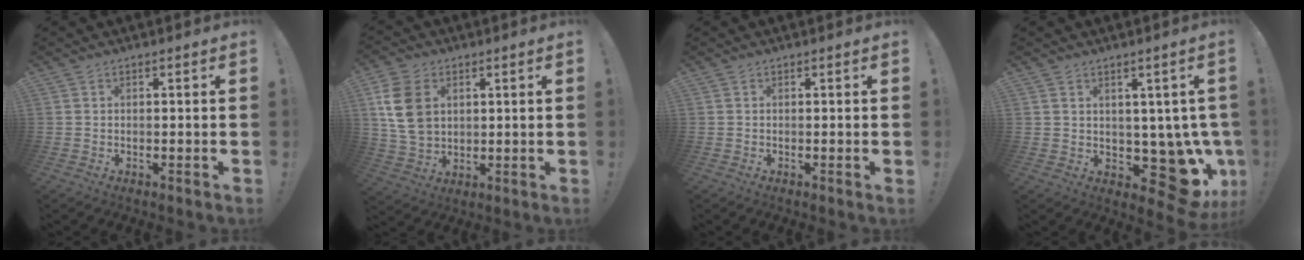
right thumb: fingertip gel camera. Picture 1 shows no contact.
{"total": 13.8, "force": [3.7, 10.2, 8.5], "torque": [-0.162, -0.002, 0.073]}
{"total": 0.7, "force": [0.0, -0.1, 0.7], "torque": [-0.011, -0.001, -0.001]}
{"total": 13.8, "force": [-1.5, 7.9, 11.2], "torque": [-0.122, -0.001, -0.004]}